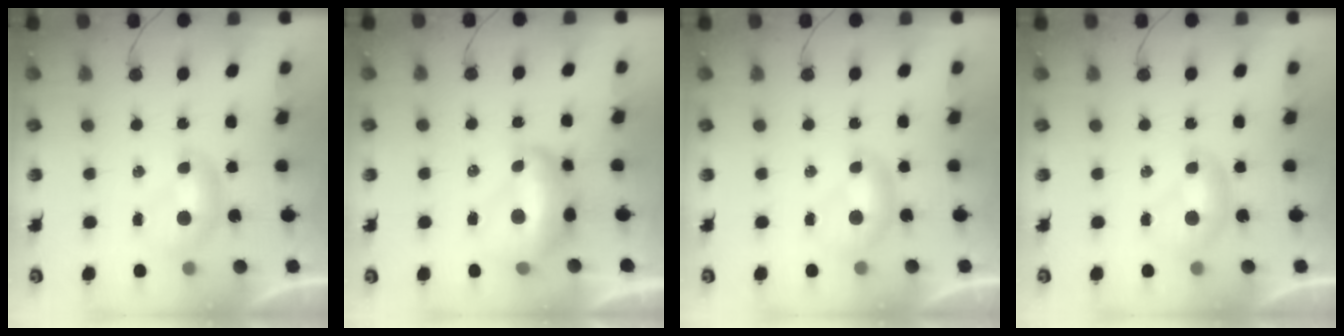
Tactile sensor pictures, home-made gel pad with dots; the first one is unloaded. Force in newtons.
{"total": 6.2, "press": 6.1, "slide": 1.1}
{"total": 0.0}
{"total": 0.0}